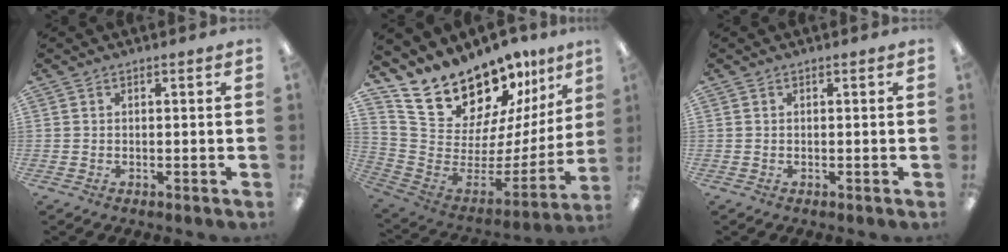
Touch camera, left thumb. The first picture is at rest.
{"total": 21.2, "force": [17.9, 8.8, 7.2], "torque": [-0.120, -0.151, 0.334]}
{"total": 0.0}